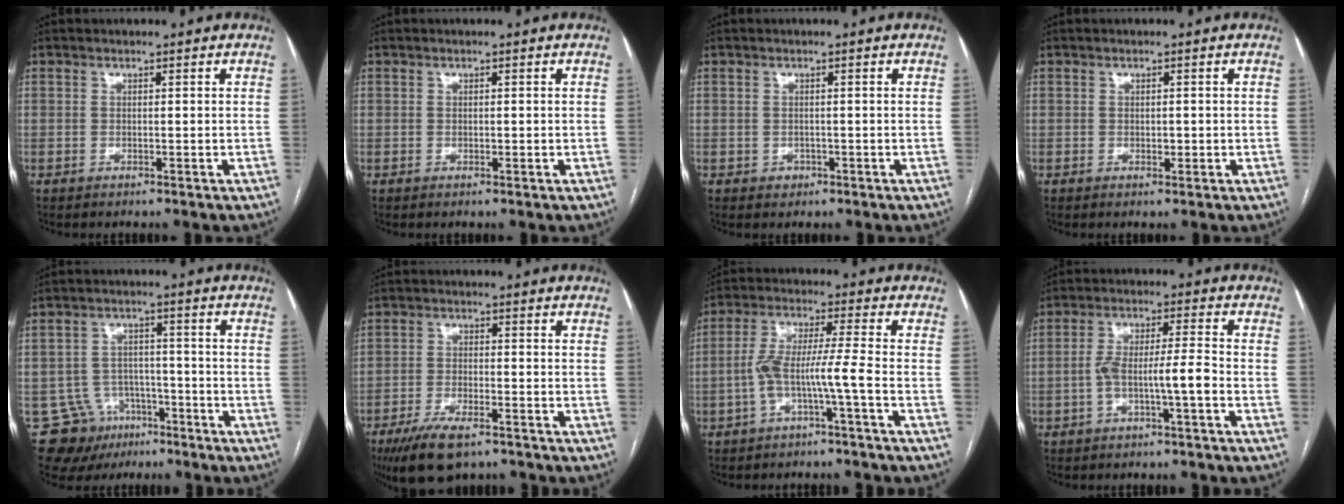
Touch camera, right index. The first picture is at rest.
{"total": 0.7, "force": [-0.1, 0.4, 0.5], "torque": [-0.007, -0.001, -0.001]}
{"total": 1.5, "force": [-0.6, 1.3, 0.3], "torque": [-0.001, 0.005, -0.005]}
{"total": 1.3, "force": [-0.2, 0.8, 1.0], "torque": [-0.011, 0.000, 0.000]}
{"total": 10.3, "force": [-6.3, 8.0, 1.7], "torque": [-0.030, 0.031, -0.090]}
{"total": 9.0, "force": [-6.4, 2.8, 5.6], "torque": [-0.103, -0.015, -0.109]}
{"total": 6.9, "force": [-2.6, -0.5, 6.4], "torque": [-0.128, 0.025, -0.048]}
{"total": 6.3, "force": [-2.3, 0.3, 5.9], "torque": [-0.112, 0.023, -0.037]}